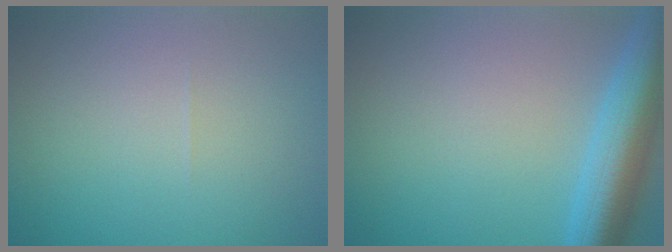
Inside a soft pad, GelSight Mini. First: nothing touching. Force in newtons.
{"total": 7.9, "press": 7.9, "slide": 0.4}